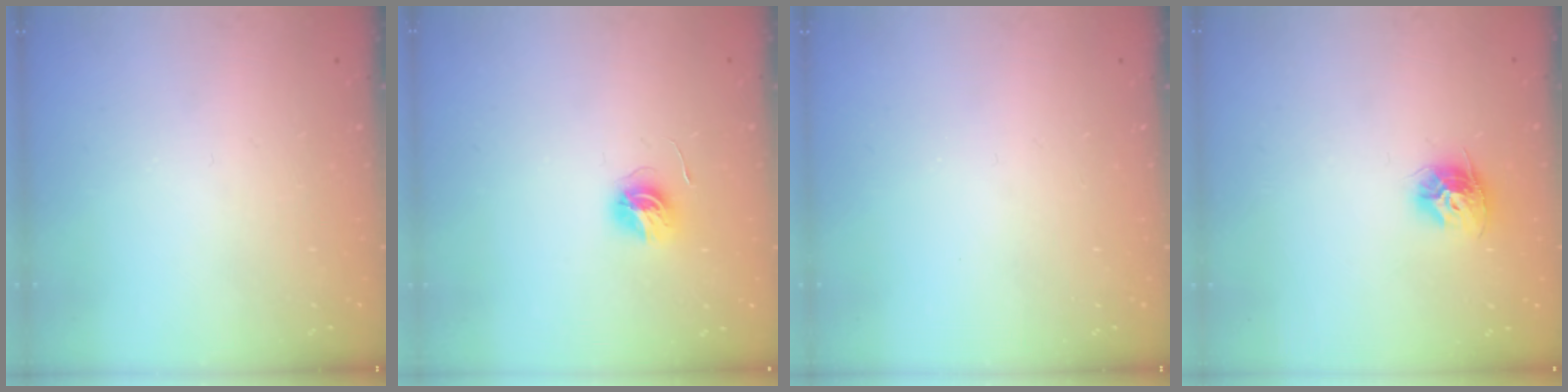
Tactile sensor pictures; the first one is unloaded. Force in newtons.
{"total": 5.6, "press": 5.6, "slide": 0.6}
{"total": 0.0}
{"total": 9.9, "press": 9.9, "slide": 0.5}